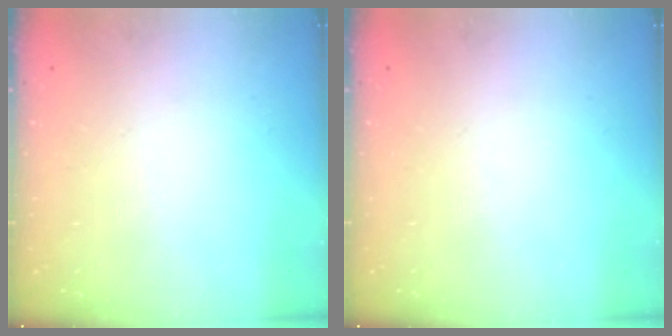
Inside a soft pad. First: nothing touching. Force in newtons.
{"total": 0.0}